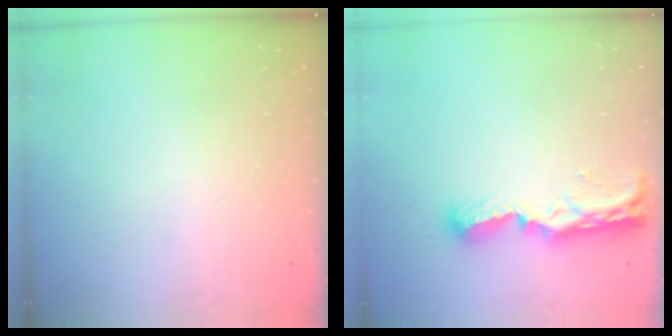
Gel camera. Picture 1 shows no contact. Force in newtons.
{"total": 9.4, "press": 9.3, "slide": 1.2}